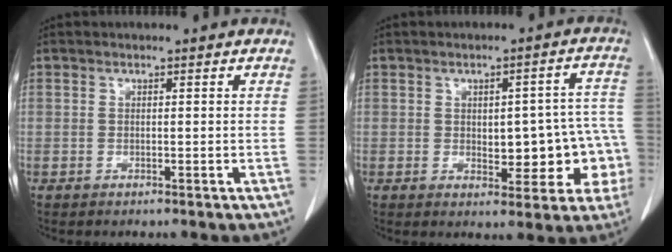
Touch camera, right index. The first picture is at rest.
{"total": 11.1, "force": [-1.8, 5.1, 9.7], "torque": [-0.096, 0.033, -0.012]}